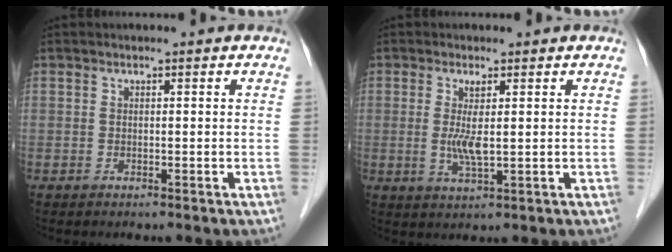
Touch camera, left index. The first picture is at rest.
{"total": 3.8, "force": [0.2, 0.4, 3.7], "torque": [-0.081, -0.010, 0.008]}